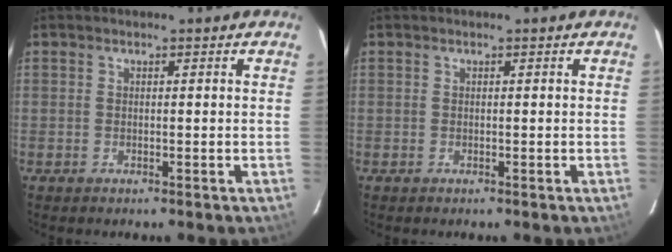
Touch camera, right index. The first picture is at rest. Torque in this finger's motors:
{"motor_torque": [0.00, 0.00, 0.01, 0.00]}